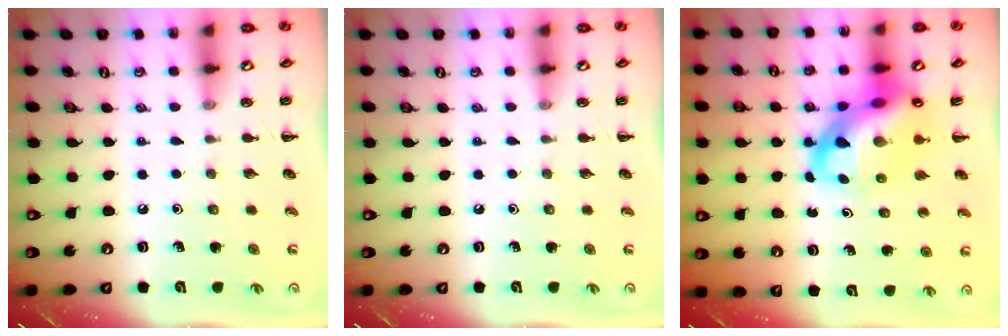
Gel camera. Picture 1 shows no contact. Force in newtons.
{"total": 0.0}
{"total": 14.9, "press": 14.3, "slide": 4.1}